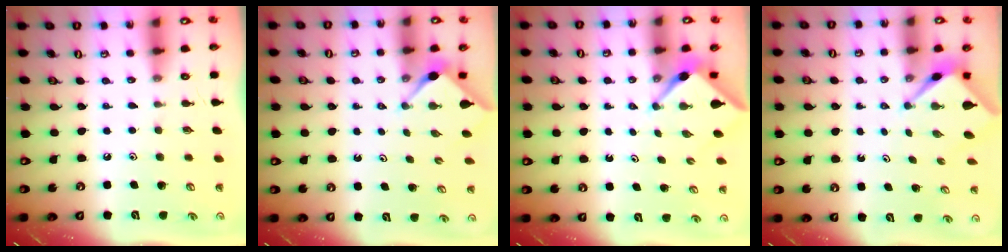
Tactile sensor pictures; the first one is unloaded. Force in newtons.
{"total": 3.0, "press": 3.0, "slide": 0.4}
{"total": 3.0, "press": 3.0, "slide": 0.3}
{"total": 2.6, "press": 2.6, "slide": 0.1}